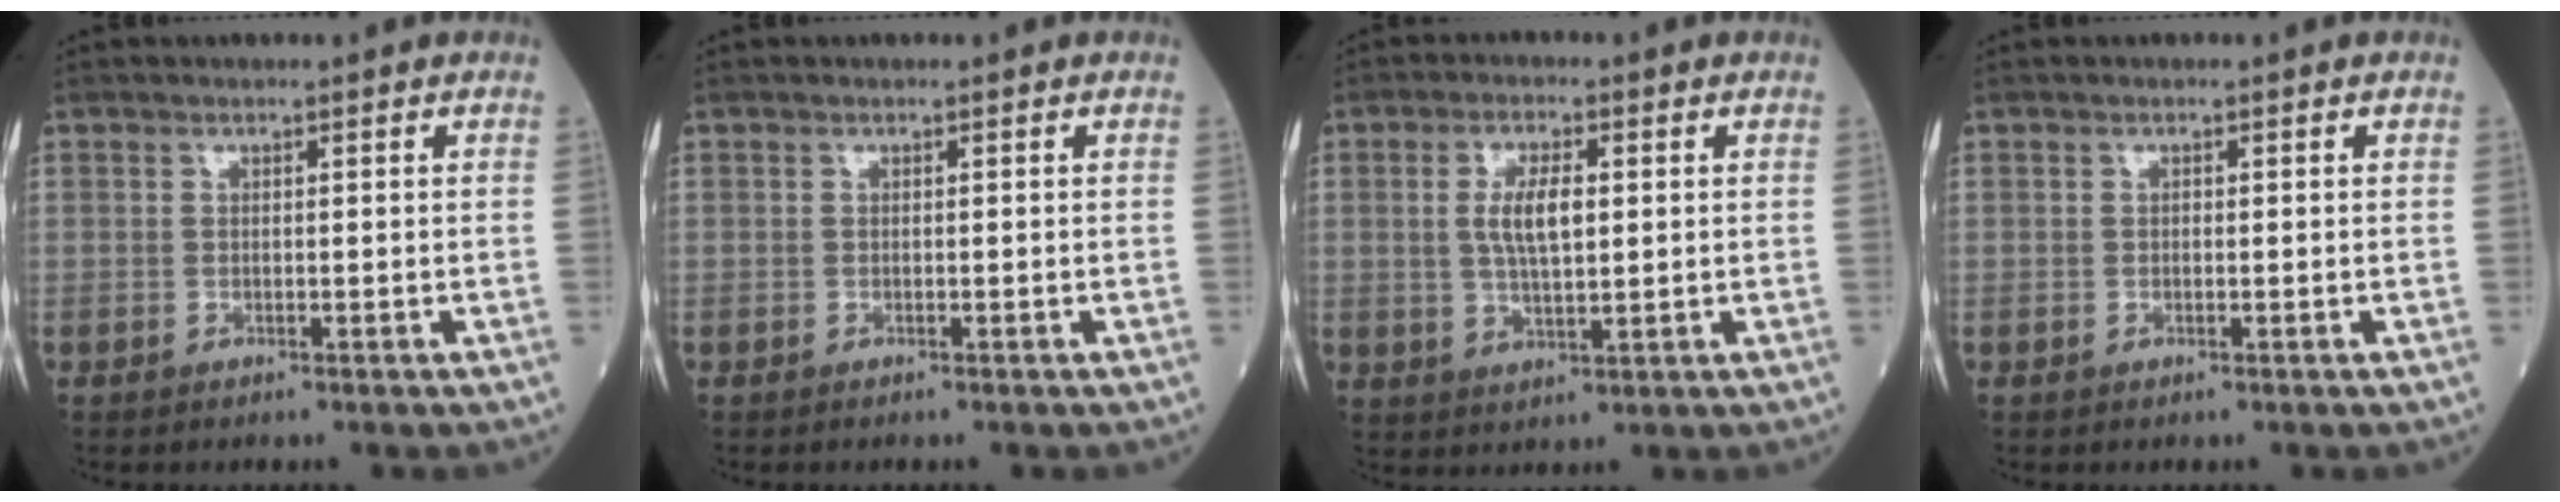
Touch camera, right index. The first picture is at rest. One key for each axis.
{"total": 0.0}
{"total": 5.9, "fx": 0.9, "fy": 1.9, "fz": 5.5, "tx": -0.108, "ty": 0.004, "tz": 0.020}
{"total": 0.0}